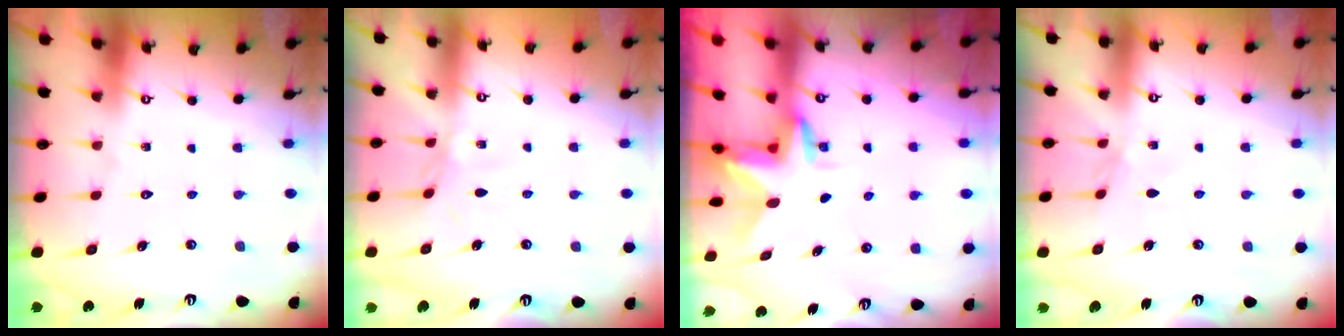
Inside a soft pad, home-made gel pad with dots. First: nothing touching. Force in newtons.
{"total": 2.6, "press": 2.6, "slide": 0.4}
{"total": 2.9, "press": 2.9, "slide": 0.3}
{"total": 2.6, "press": 2.5, "slide": 0.4}